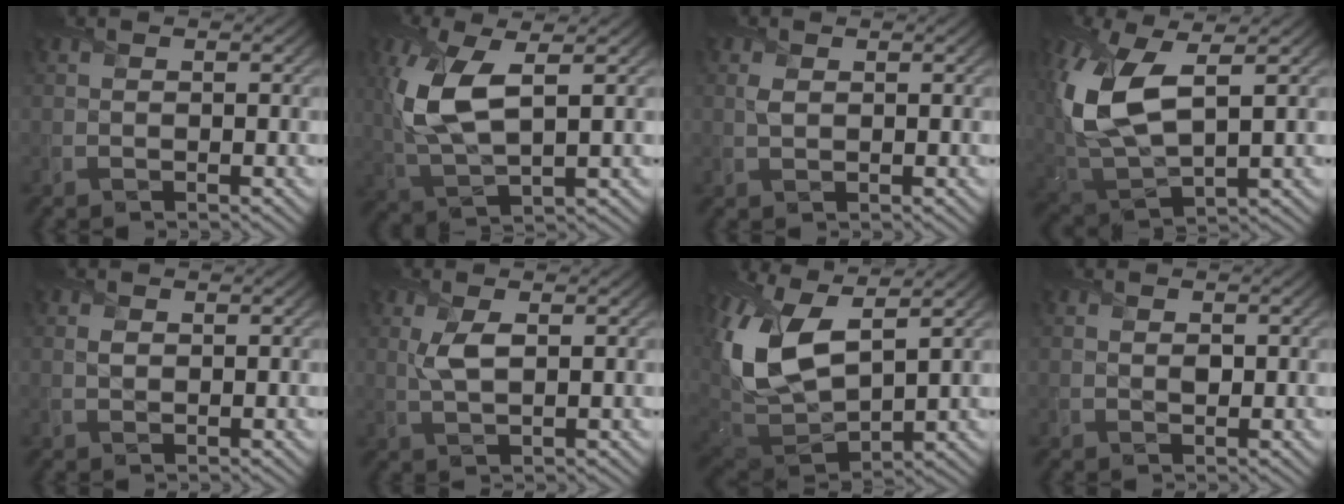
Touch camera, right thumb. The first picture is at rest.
{"total": 9.9, "force": [2.2, 4.3, 8.7], "torque": [-0.210, 0.000, 0.042]}
{"total": 1.0, "force": [0.4, 0.6, 0.7], "torque": [-0.020, -0.002, 0.011]}
{"total": 12.9, "force": [3.3, 6.2, 10.8], "torque": [-0.270, -0.001, 0.065]}
{"total": 0.7, "force": [0.1, 0.6, 0.2], "torque": [-0.005, -0.004, 0.007]}
{"total": 3.2, "force": [0.9, 1.2, 2.8], "torque": [-0.067, -0.001, 0.021]}
{"total": 15.9, "force": [5.4, 8.0, 12.6], "torque": [-0.312, 0.004, 0.107]}
{"total": 0.7, "force": [0.1, 0.6, 0.3], "torque": [-0.002, -0.005, 0.006]}